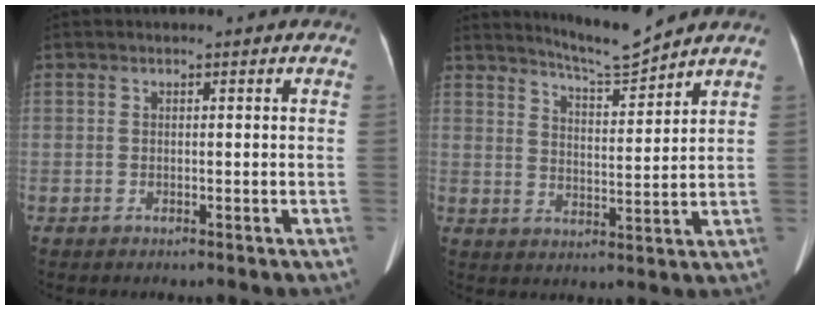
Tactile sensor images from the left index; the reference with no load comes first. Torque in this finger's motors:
{"motor_torque": [-0.33, -0.47, 0.01, 0.00]}